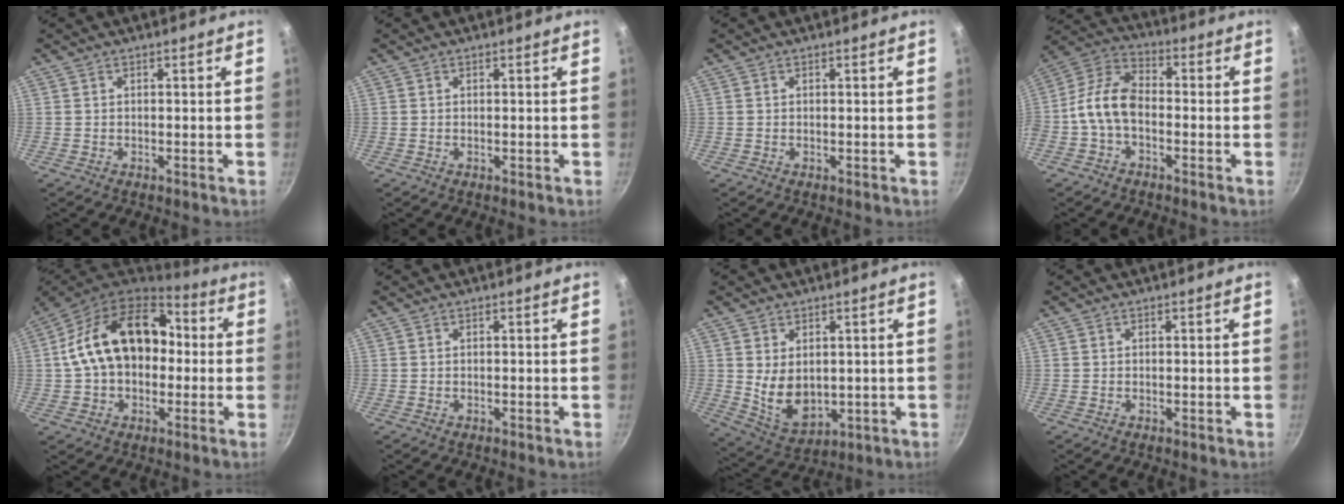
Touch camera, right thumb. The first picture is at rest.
{"total": 0.0}
{"total": 0.0}
{"total": 10.0, "force": [-2.2, 6.1, 7.6], "torque": [-0.144, 0.044, -0.060]}
{"total": 20.2, "force": [1.4, 14.1, 14.4], "torque": [-0.210, 0.047, 0.013]}
{"total": 0.0}
{"total": 8.9, "force": [0.9, 6.0, 6.5], "torque": [-0.096, -0.023, 0.042]}
{"total": 0.0}